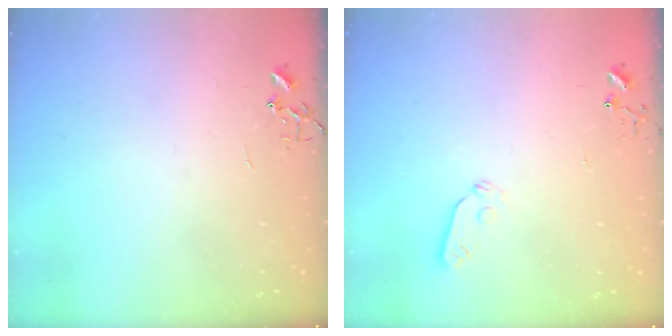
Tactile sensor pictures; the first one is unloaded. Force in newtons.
{"total": 4.2, "press": 4.2, "slide": 0.5}